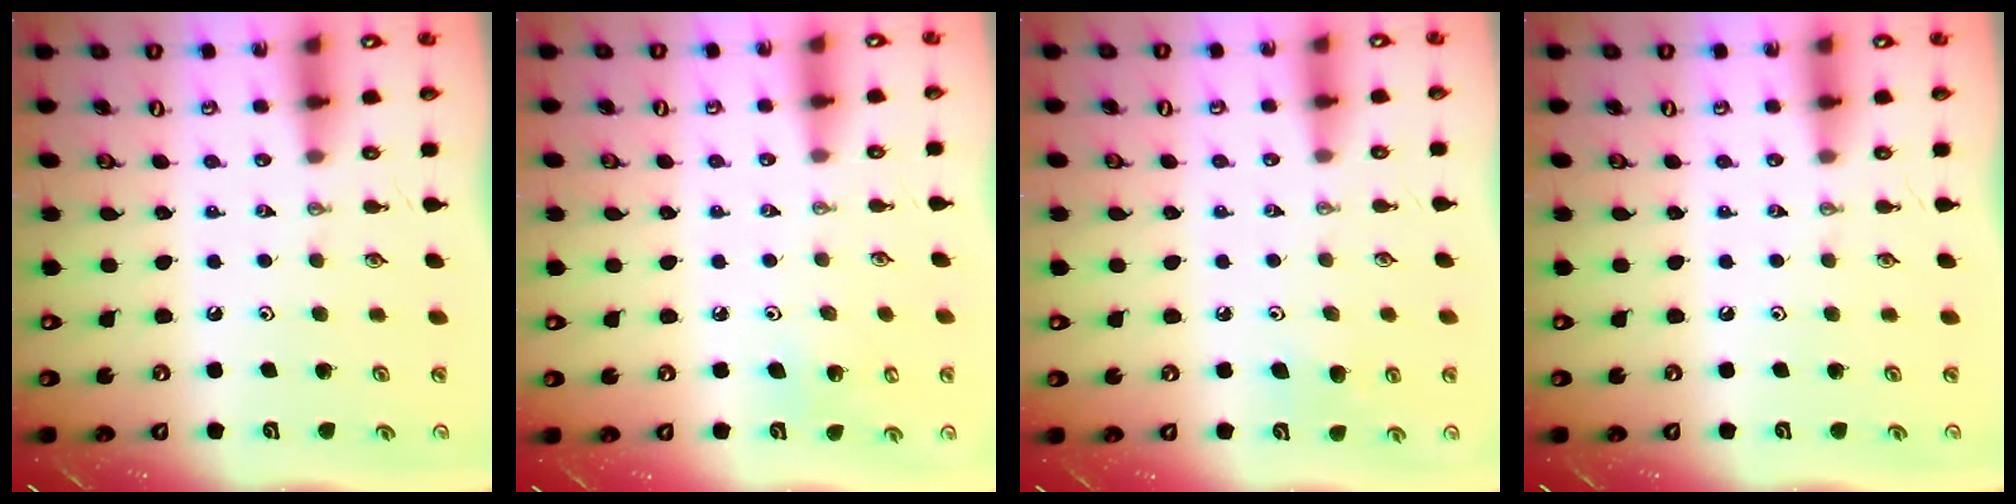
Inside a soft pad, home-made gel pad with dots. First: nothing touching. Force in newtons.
{"total": 4.9, "press": 4.9, "slide": 0.3}
{"total": 6.3, "press": 6.2, "slide": 1.2}
{"total": 0.0}